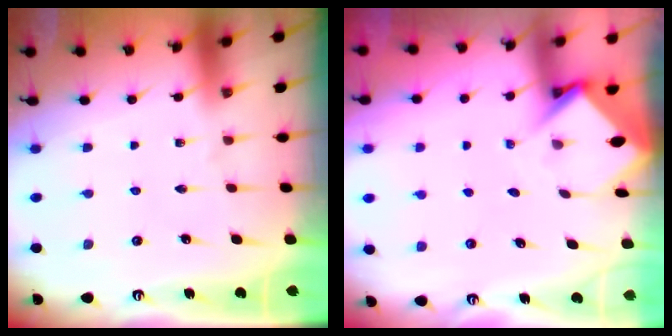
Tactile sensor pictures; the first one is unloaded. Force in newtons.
{"total": 3.3, "press": 3.3, "slide": 0.3}